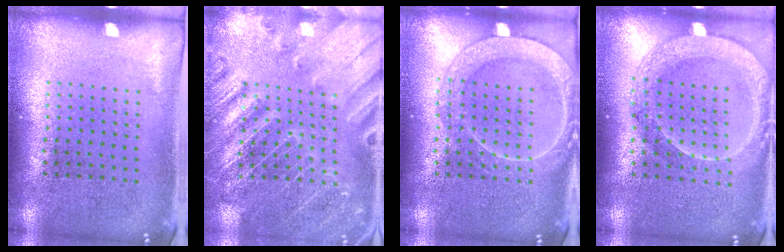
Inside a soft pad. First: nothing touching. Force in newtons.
{"total": 2.6, "press": 2.6, "slide": 0.2}
{"total": 3.1, "press": 3.1, "slide": 0.4}
{"total": 2.1, "press": 1.9, "slide": 0.8}